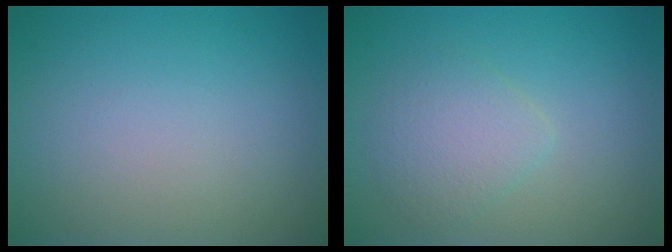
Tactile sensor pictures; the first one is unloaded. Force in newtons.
{"total": 2.6, "press": 2.5, "slide": 0.1}